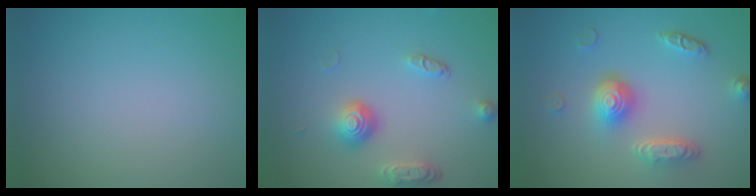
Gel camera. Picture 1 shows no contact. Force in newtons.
{"total": 3.7, "press": 2.8, "slide": 2.4}
{"total": 4.7, "press": 3.7, "slide": 3.0}